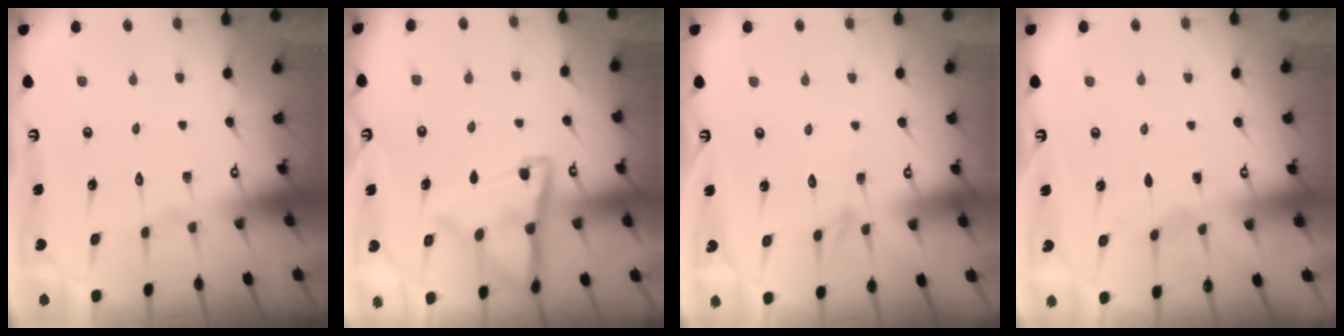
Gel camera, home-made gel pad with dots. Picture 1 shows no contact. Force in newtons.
{"total": 12.4, "press": 12.3, "slide": 1.2}
{"total": 2.8, "press": 2.8, "slide": 0.3}
{"total": 2.9, "press": 2.9, "slide": 0.4}